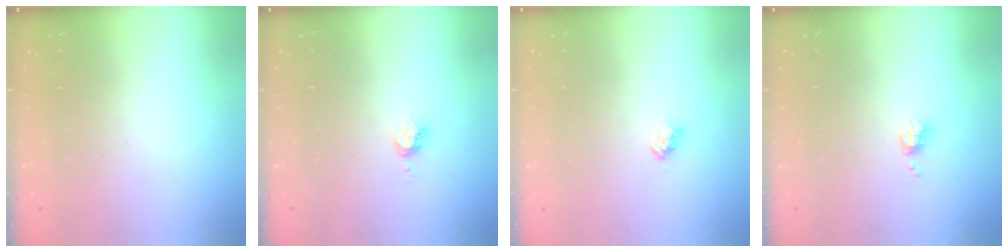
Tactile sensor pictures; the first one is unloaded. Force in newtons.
{"total": 3.4, "press": 3.4, "slide": 0.4}
{"total": 2.8, "press": 2.8, "slide": 0.4}
{"total": 3.8, "press": 3.8, "slide": 0.6}